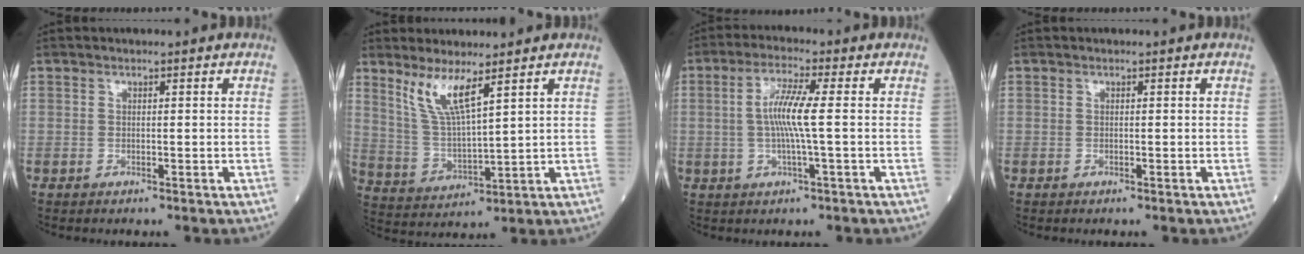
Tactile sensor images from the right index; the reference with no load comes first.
{"total": 7.4, "force": [4.8, 0.4, 5.6], "torque": [-0.121, -0.013, 0.104]}
{"total": 6.5, "force": [0.1, -0.2, 6.5], "torque": [-0.131, 0.003, 0.000]}
{"total": 0.0}